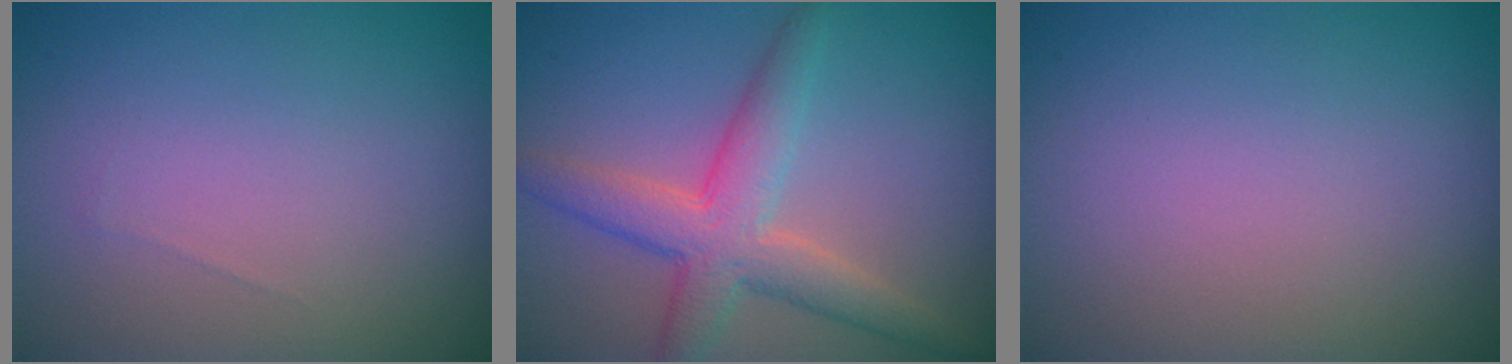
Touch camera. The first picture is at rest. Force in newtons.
{"total": 5.1, "press": 5.1, "slide": 0.2}
{"total": 0.0}